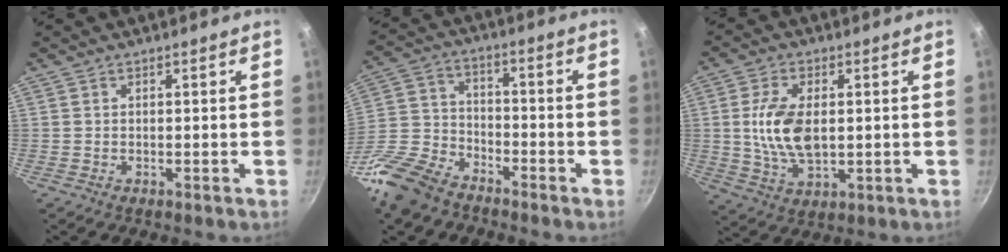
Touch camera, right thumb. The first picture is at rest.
{"total": 14.0, "force": [-10.4, 7.2, 6.1], "torque": [-0.119, 0.063, -0.223]}
{"total": 10.9, "force": [0.8, 6.1, 9.0], "torque": [-0.169, -0.005, 0.019]}